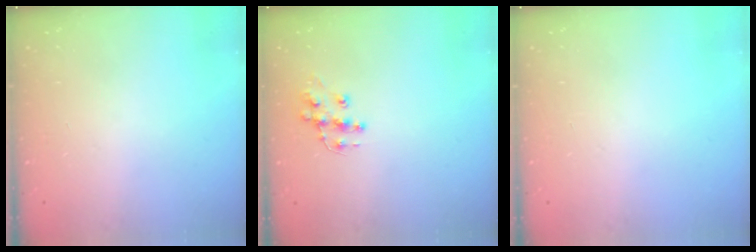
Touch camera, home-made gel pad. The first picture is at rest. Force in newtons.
{"total": 9.8, "press": 9.7, "slide": 0.5}
{"total": 0.0}